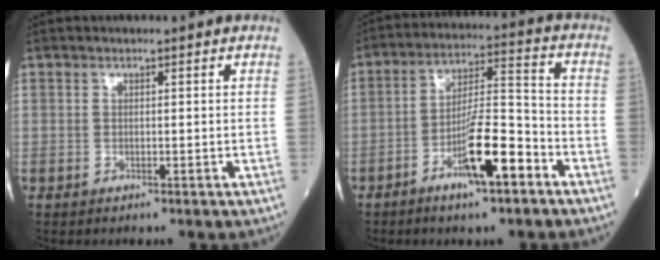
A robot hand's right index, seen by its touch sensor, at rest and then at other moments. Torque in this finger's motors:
{"motor_torque": [0.35, -0.16, 0.24, 0.17]}